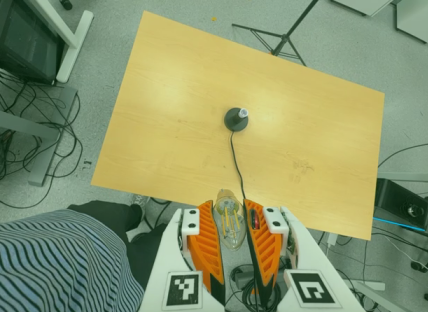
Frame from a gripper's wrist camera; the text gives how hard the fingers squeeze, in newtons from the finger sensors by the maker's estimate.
{"total": 19.0, "left": 22.4, "right": 15.6}